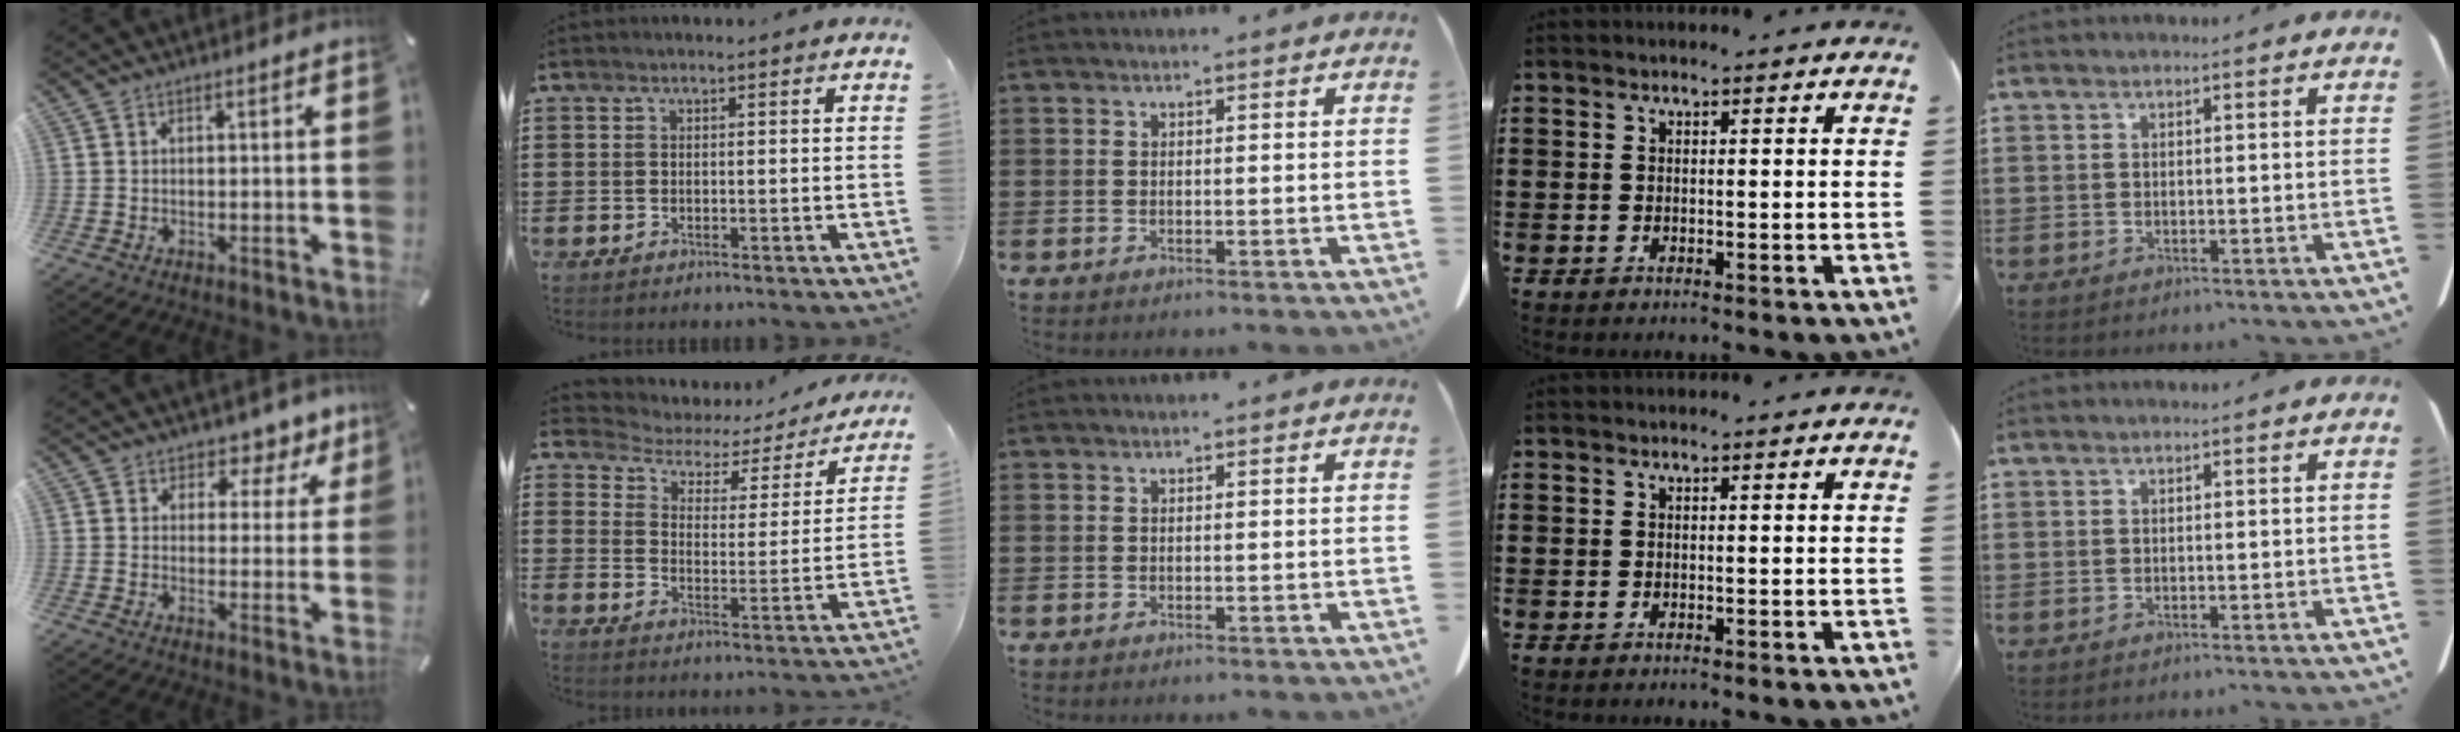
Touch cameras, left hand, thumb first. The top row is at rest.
{"thumb": {"total": 5.4, "force": [3.6, 3.8, 1.4], "torque": [-0.001, -0.036, 0.056]}, "index": {"total": 2.7, "force": [1.9, 1.7, 0.8], "torque": [-0.036, -0.016, 0.019]}}